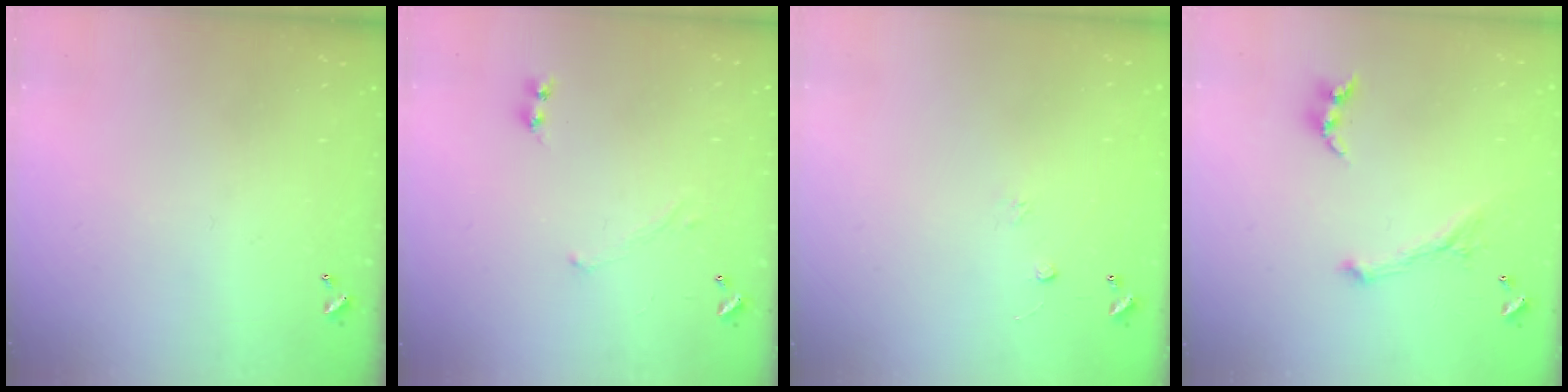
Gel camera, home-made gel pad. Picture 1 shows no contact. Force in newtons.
{"total": 0.7, "press": 0.7, "slide": 0.3}
{"total": 6.6, "press": 6.6, "slide": 0.6}
{"total": 1.6, "press": 1.5, "slide": 0.4}